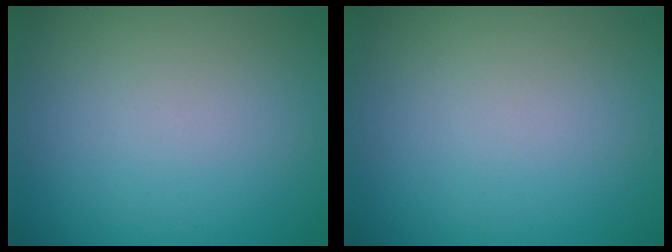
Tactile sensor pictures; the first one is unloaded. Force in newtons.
{"total": 0.0}